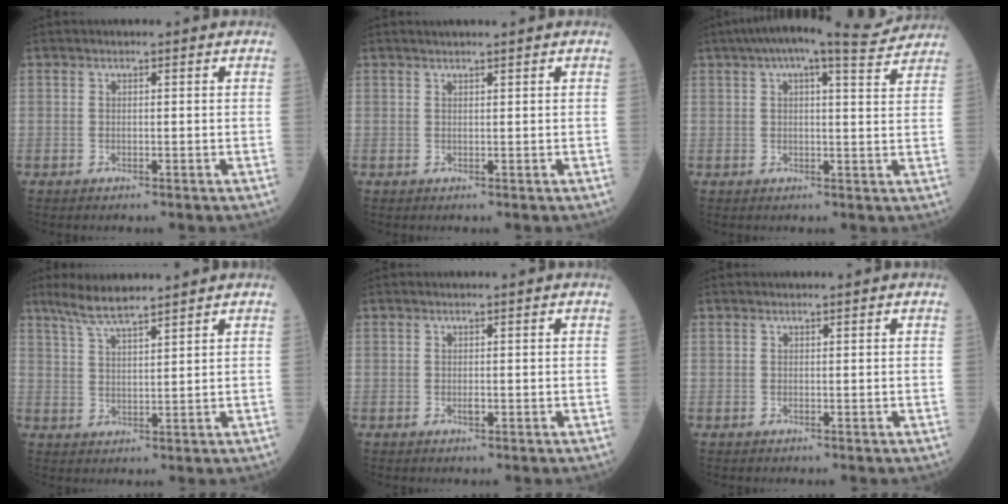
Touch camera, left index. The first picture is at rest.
{"total": 3.0, "force": [2.6, 0.1, 1.5], "torque": [-0.019, 0.019, 0.040]}
{"total": 11.8, "force": [10.0, 1.6, 6.1], "torque": [-0.103, 0.026, 0.126]}
{"total": 6.1, "force": [5.3, 0.4, 3.1], "torque": [-0.073, 0.009, 0.107]}
{"total": 0.8, "force": [0.2, 0.3, 0.7], "torque": [-0.016, 0.000, 0.003]}
{"total": 1.1, "force": [1.0, 0.1, 0.5], "torque": [-0.005, 0.008, 0.016]}